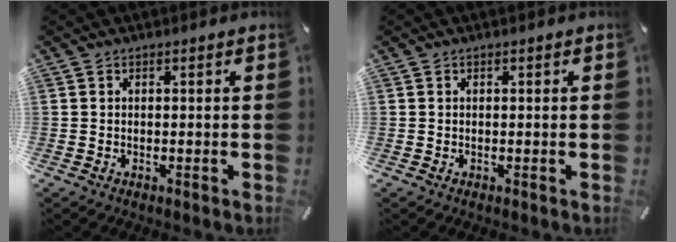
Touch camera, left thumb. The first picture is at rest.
{"total": 0.0}